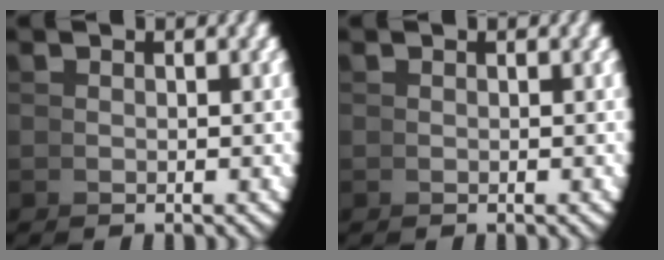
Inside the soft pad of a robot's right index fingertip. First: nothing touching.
{"total": 0.0}